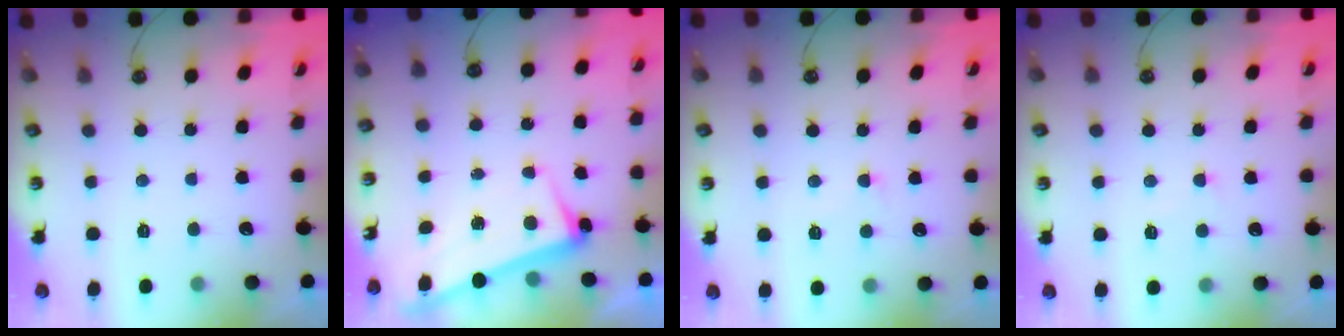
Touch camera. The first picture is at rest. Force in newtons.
{"total": 2.4, "press": 2.2, "slide": 0.8}
{"total": 2.1, "press": 2.0, "slide": 0.5}
{"total": 0.5, "press": 0.0, "slide": 0.5}